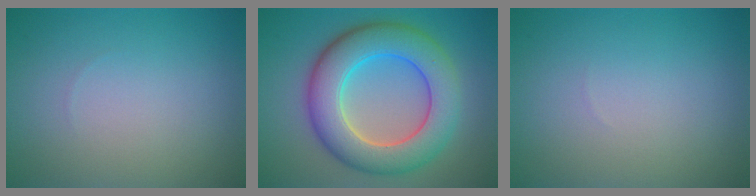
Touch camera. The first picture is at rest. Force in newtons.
{"total": 9.2, "press": 9.2, "slide": 0.4}
{"total": 0.0}